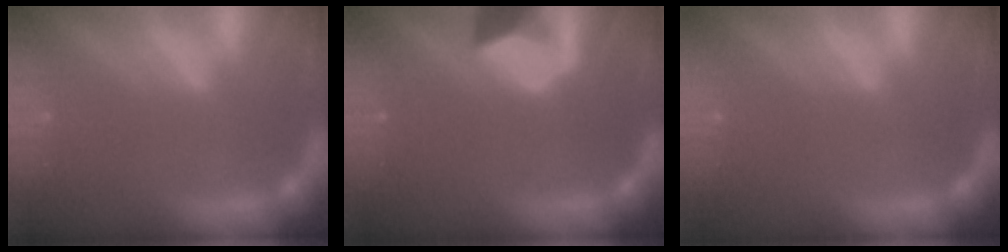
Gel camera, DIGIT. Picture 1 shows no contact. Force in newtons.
{"total": 4.4}
{"total": 0.0}